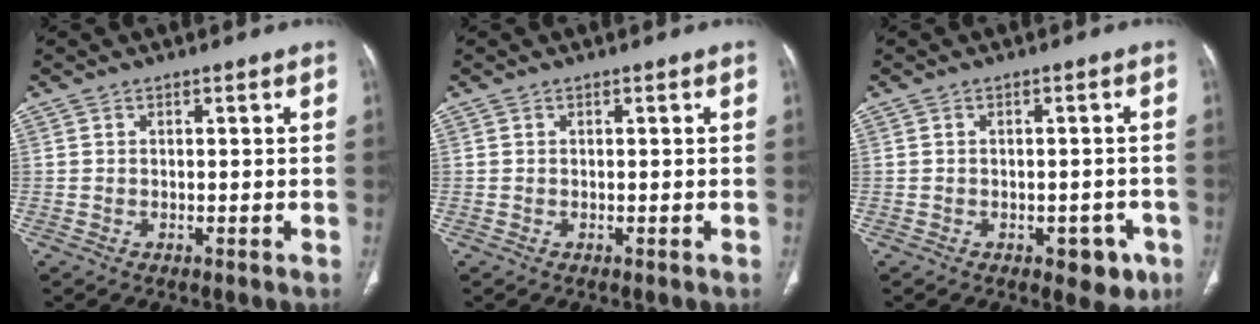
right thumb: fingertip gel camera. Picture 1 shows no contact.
{"total": 0.0}
{"total": 5.0, "force": [-2.4, 3.0, 3.3], "torque": [-0.016, 0.010, -0.024]}